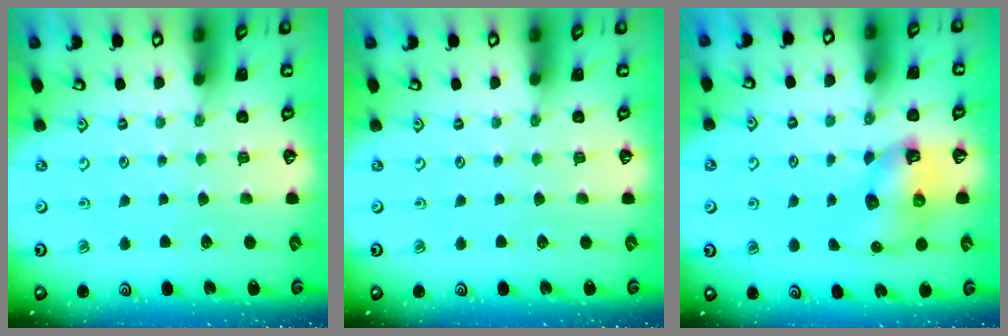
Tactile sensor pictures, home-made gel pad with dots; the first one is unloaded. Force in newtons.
{"total": 0.0}
{"total": 6.8, "press": 6.8, "slide": 0.2}